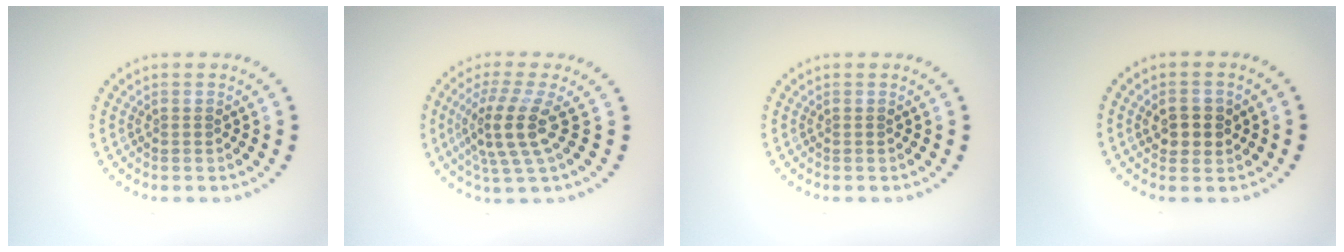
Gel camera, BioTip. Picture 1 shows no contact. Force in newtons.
{"total": 4.1, "press": 3.1, "slide": 2.7}
{"total": 0.0}
{"total": 2.5, "press": 2.5, "slide": 0.5}